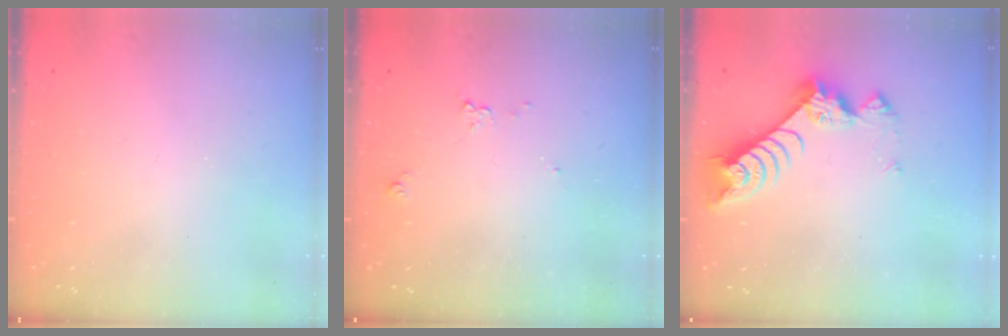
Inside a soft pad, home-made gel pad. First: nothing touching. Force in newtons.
{"total": 5.5, "press": 5.5, "slide": 0.7}
{"total": 7.4, "press": 7.3, "slide": 1.0}